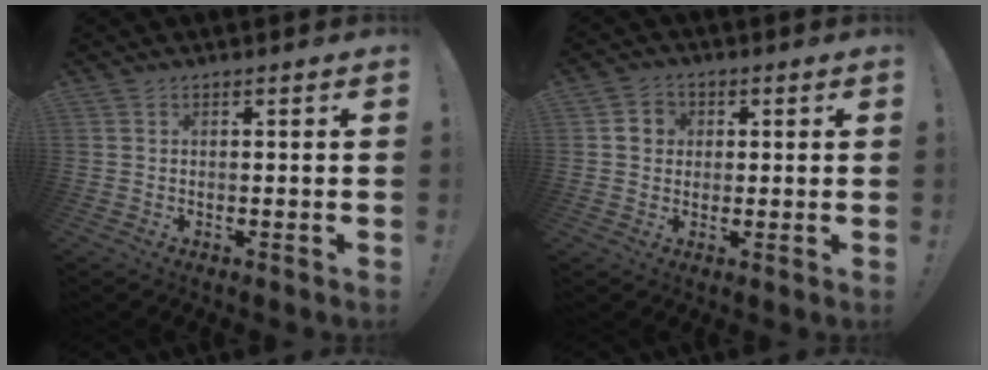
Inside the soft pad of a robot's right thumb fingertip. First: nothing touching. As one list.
[{"total": 5.0, "force": [0.7, 4.7, 1.8], "torque": [-0.029, 0.011, 0.014]}]